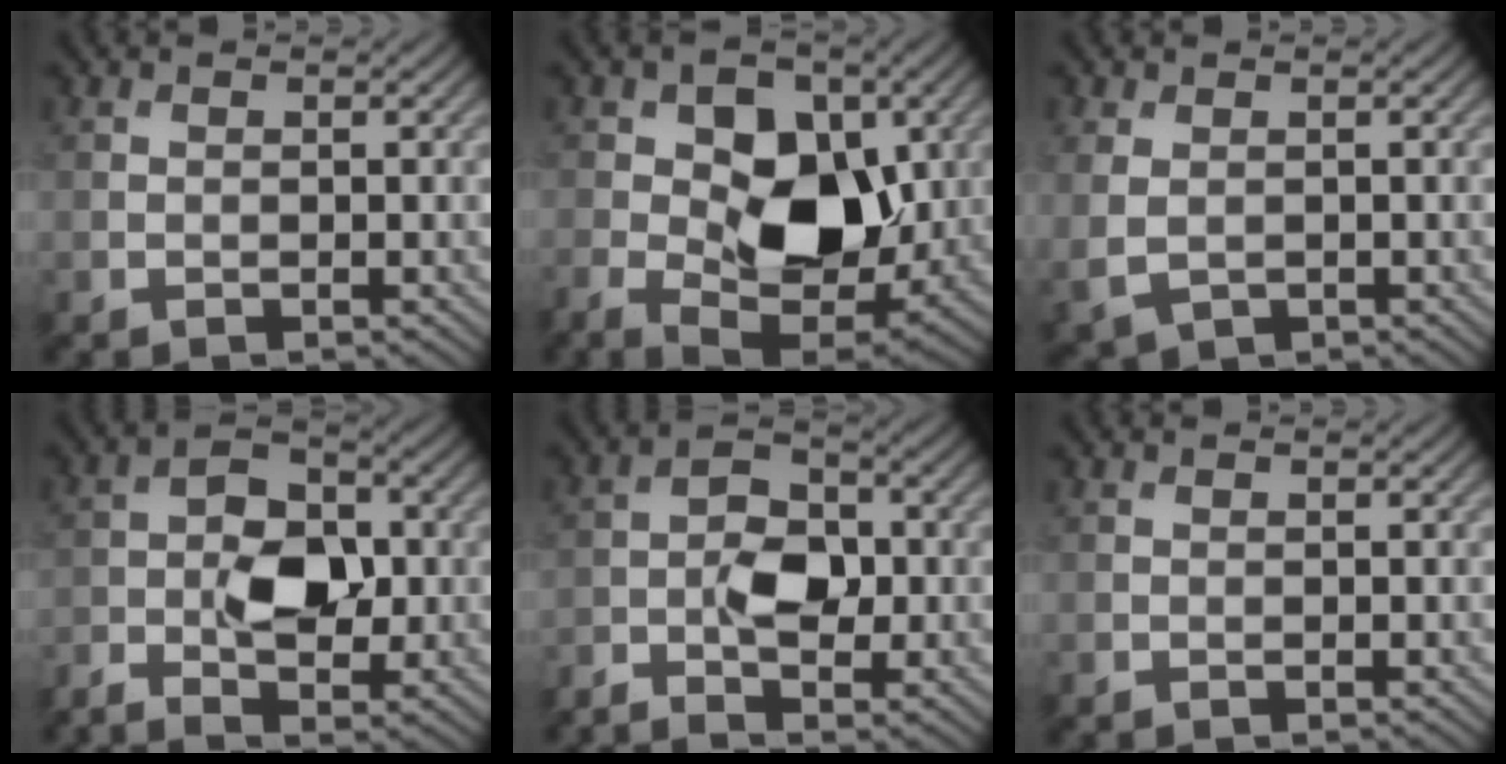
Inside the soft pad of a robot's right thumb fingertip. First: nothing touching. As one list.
[{"total": 11.8, "force": [-0.1, 7.3, 9.3], "torque": [-0.153, -0.011, 0.000]}, {"total": 3.9, "force": [-0.2, 2.9, 2.6], "torque": [-0.081, -0.009, 0.000]}, {"total": 7.2, "force": [-2.2, 3.9, 5.7], "torque": [-0.102, 0.006, -0.046]}, {"total": 5.5, "force": [-2.3, 2.7, 4.2], "torque": [-0.075, 0.012, -0.049]}, {"total": 0.0}]